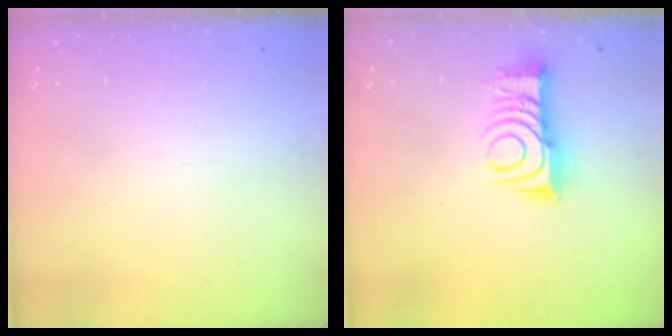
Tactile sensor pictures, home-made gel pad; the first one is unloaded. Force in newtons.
{"total": 10.3, "press": 10.3, "slide": 0.4}